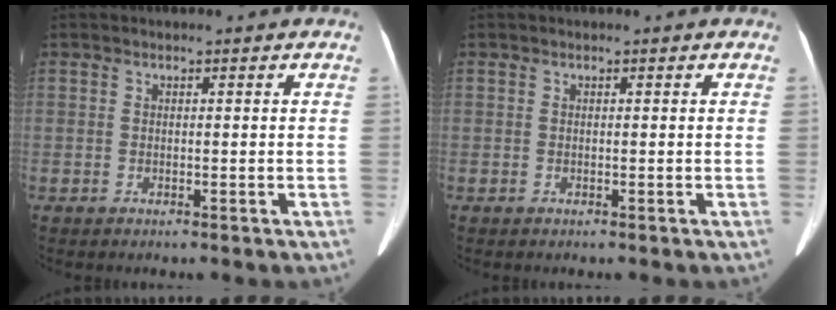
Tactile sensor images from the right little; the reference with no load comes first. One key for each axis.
{"total": 0.0}